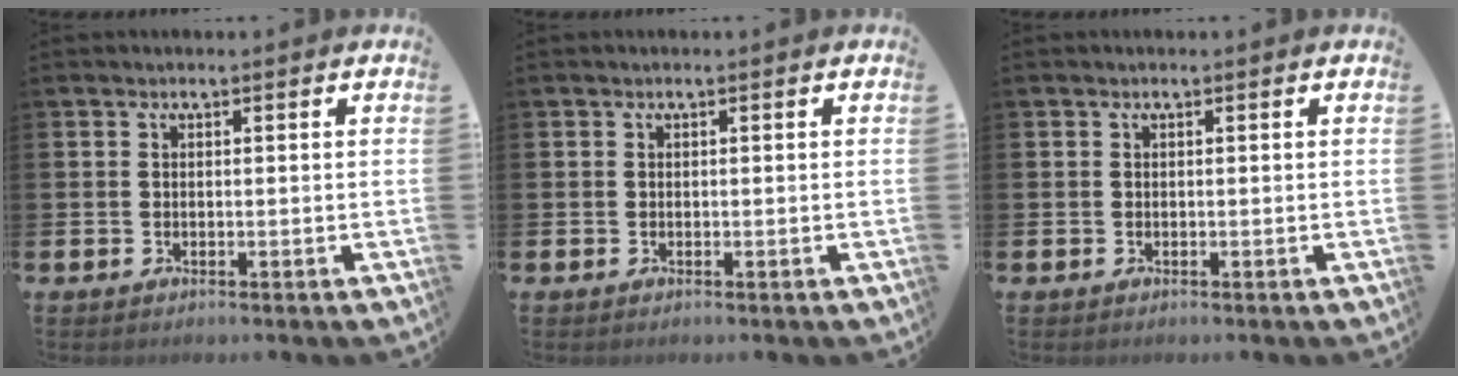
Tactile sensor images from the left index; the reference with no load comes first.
{"total": 0.0}
{"total": 0.0}